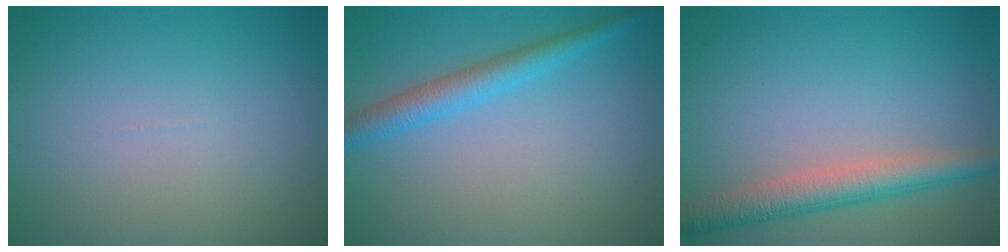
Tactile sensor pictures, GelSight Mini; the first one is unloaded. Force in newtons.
{"total": 3.0, "press": 3.0, "slide": 0.1}
{"total": 4.1, "press": 4.1, "slide": 0.1}